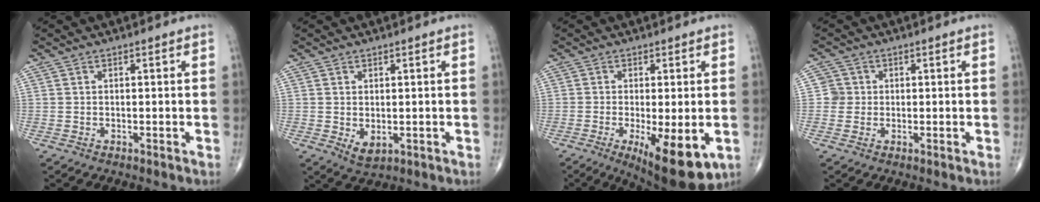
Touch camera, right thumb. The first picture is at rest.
{"total": 3.1, "force": [-0.4, 2.0, 2.4], "torque": [-0.033, -0.006, 0.005]}
{"total": 12.9, "force": [-4.1, 4.2, 11.5], "torque": [-0.166, -0.023, -0.052]}
{"total": 2.5, "force": [0.0, 2.5, -0.1], "torque": [0.023, 0.008, -0.005]}